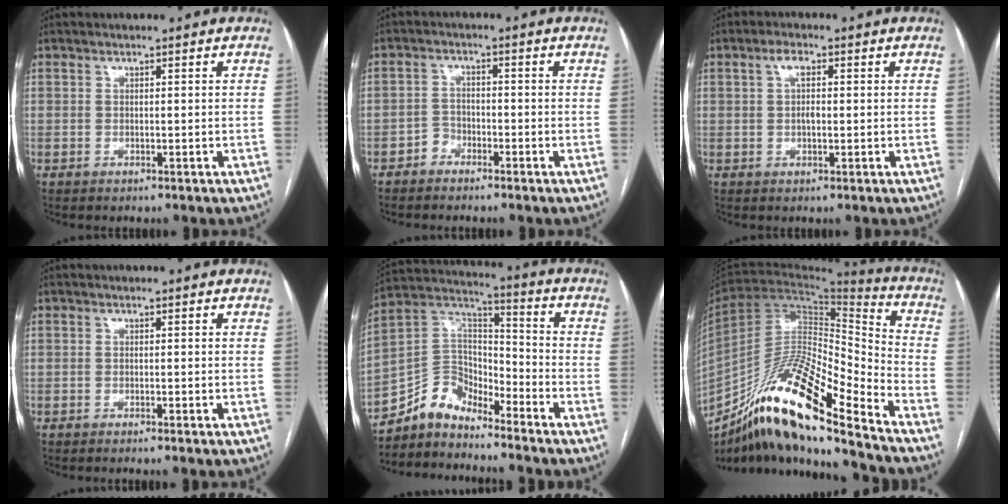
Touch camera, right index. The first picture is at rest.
{"total": 2.2, "force": [-1.7, 1.4, 0.1], "torque": [0.001, 0.007, -0.035]}
{"total": 2.8, "force": [0.5, 1.2, 2.4], "torque": [-0.047, 0.010, 0.010]}
{"total": 0.7, "force": [-0.5, -0.2, 0.5], "torque": [-0.008, 0.001, -0.010]}
{"total": 8.8, "force": [-8.0, 3.4, 1.5], "torque": [-0.036, 0.052, -0.159]}
{"total": 23.3, "force": [-16.3, 2.3, 16.5], "torque": [-0.301, -0.021, -0.300]}